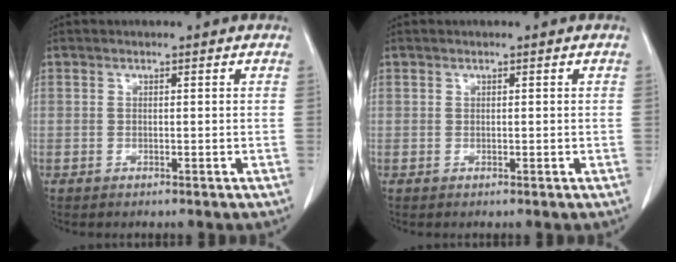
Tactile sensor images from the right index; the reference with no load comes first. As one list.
[{"total": 0.0}]